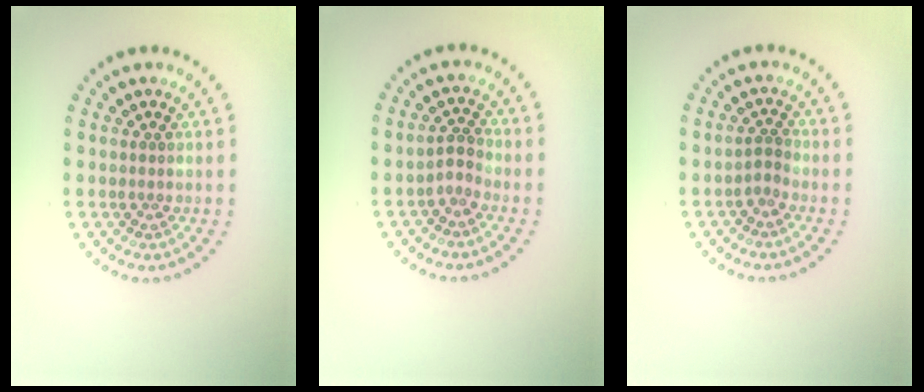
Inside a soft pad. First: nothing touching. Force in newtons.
{"total": 1.4, "press": 0.9, "slide": 1.0}
{"total": 1.1, "press": 0.8, "slide": 0.8}